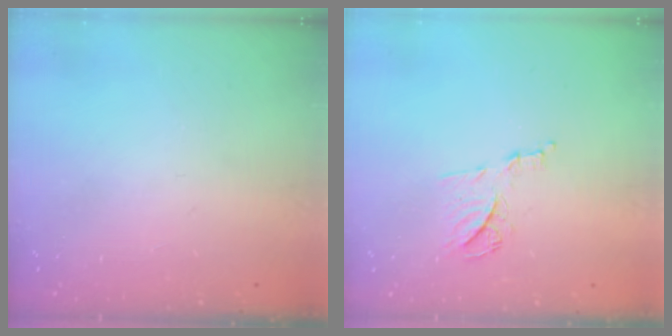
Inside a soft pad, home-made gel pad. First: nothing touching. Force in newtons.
{"total": 9.1, "press": 9.1, "slide": 0.5}